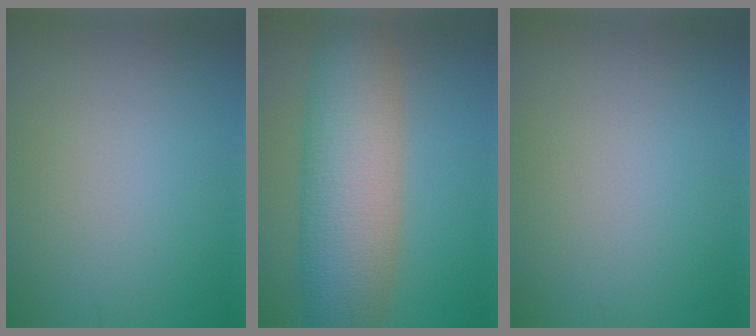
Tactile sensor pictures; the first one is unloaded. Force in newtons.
{"total": 10.8, "press": 10.8, "slide": 0.5}
{"total": 0.0}